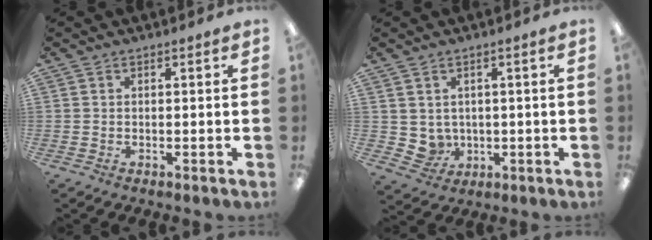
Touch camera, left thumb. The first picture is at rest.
{"total": 4.0, "force": [1.7, 3.6, 0.6], "torque": [-0.014, -0.004, 0.036]}